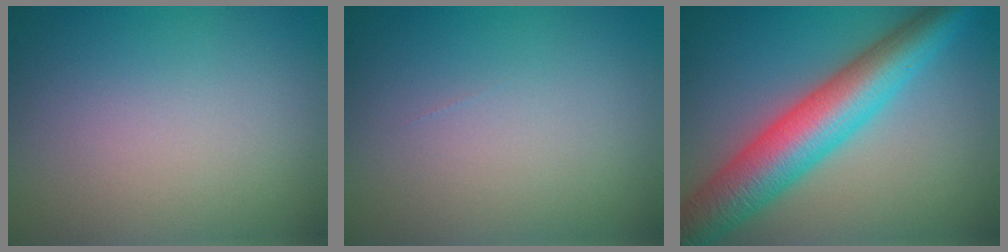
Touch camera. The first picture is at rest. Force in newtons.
{"total": 0.0}
{"total": 8.8, "press": 8.8, "slide": 0.1}